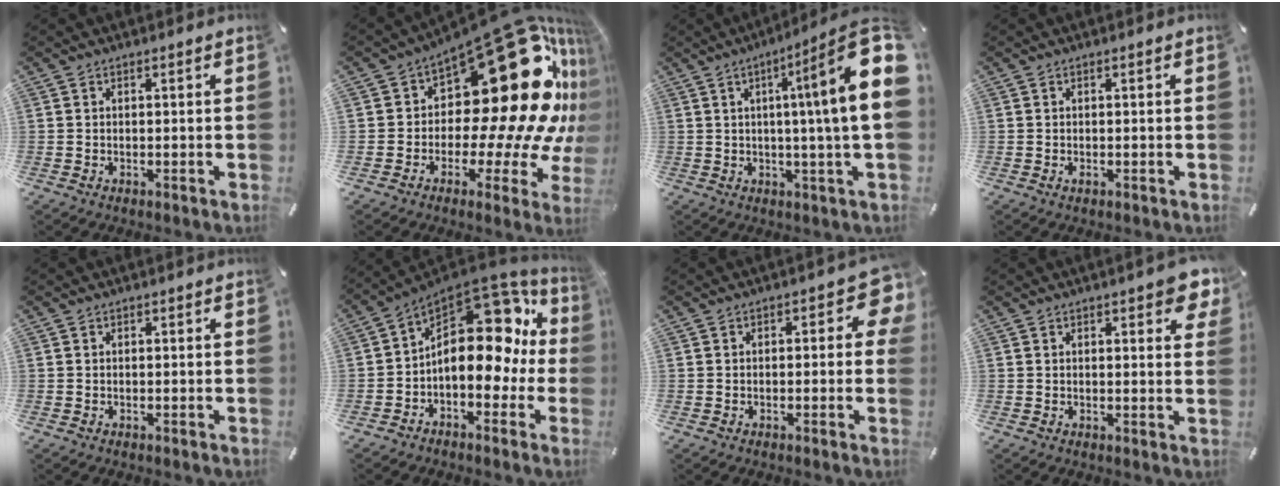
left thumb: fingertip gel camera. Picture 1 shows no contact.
{"total": 36.3, "force": [10.1, 17.7, 30.0], "torque": [-0.412, -0.113, 0.208]}
{"total": 18.8, "force": [3.9, 0.9, 18.4], "torque": [-0.271, -0.031, 0.040]}
{"total": 0.6, "force": [-0.2, 0.2, 0.5], "torque": [-0.010, -0.004, -0.002]}
{"total": 0.0}
{"total": 19.6, "force": [3.7, 12.3, 14.8], "torque": [-0.217, -0.033, 0.067]}
{"total": 6.1, "force": [0.9, 3.1, 5.1], "torque": [-0.056, -0.001, 0.010]}
{"total": 4.9, "force": [2.9, 1.7, 3.5], "torque": [-0.044, -0.015, 0.045]}